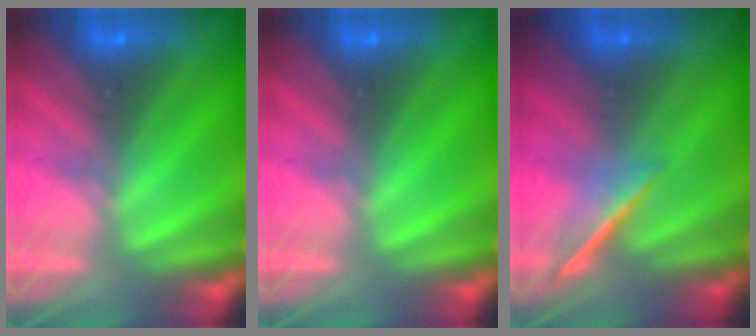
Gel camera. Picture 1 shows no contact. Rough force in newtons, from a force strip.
{"total": 0.0}
{"total": 1.6}